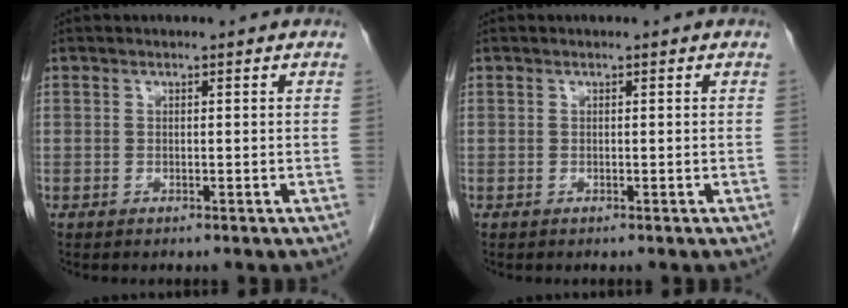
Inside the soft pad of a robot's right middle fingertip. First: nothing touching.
{"total": 0.0}